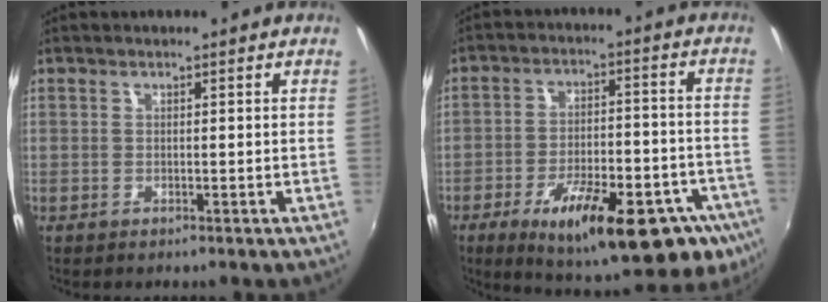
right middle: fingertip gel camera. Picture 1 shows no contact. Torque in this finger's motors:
{"motor_torque": [1.15, -0.99, 0.36, 0.19]}